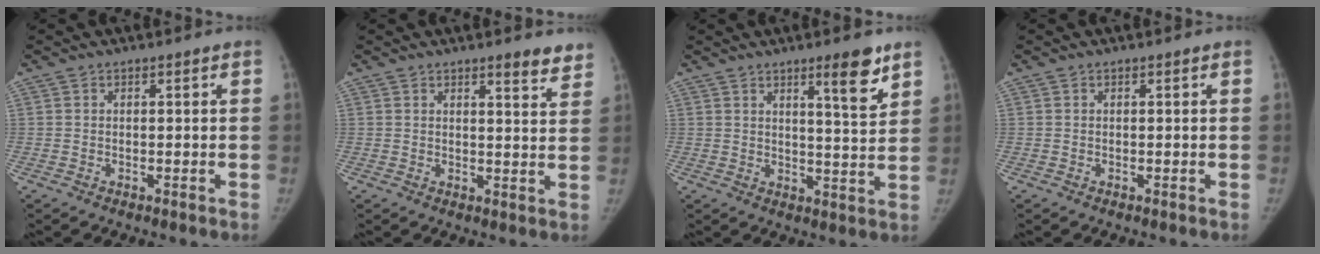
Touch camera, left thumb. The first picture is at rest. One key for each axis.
{"total": 4.8, "fx": 3.9, "fy": 1.1, "fz": 2.7, "tx": -0.017, "ty": -0.024, "tz": 0.044}
{"total": 7.6, "fx": 4.9, "fy": 1.1, "fz": 5.7, "tx": -0.073, "ty": -0.037, "tz": 0.071}
{"total": 0.0}